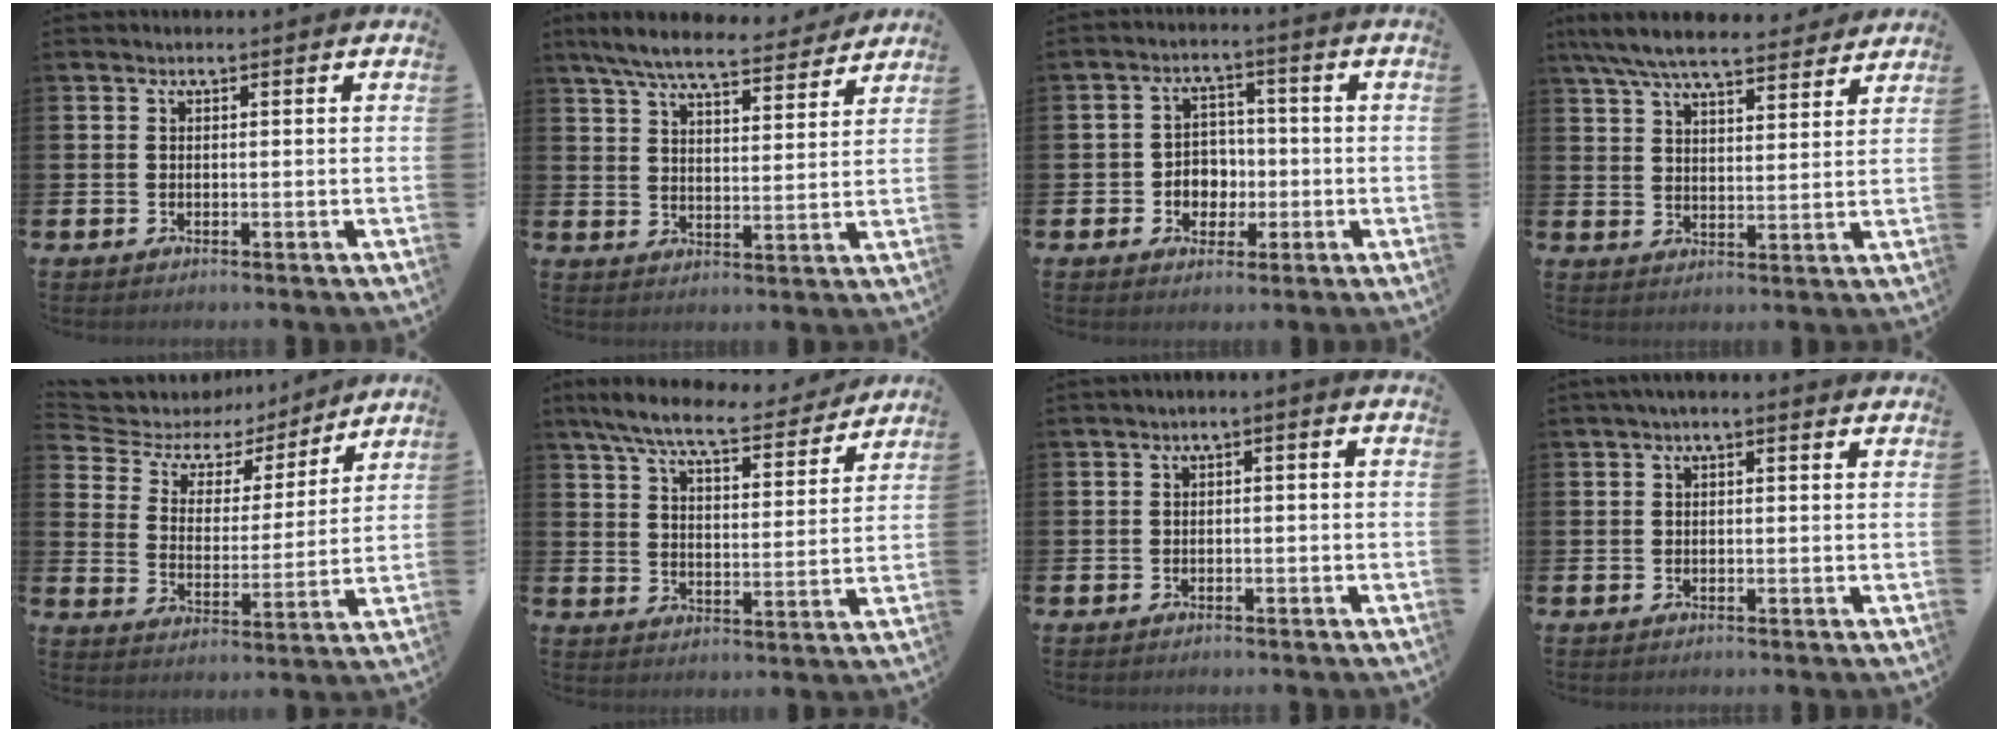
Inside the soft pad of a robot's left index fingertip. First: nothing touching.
{"total": 7.8, "force": [7.1, 1.4, 2.8], "torque": [-0.066, -0.040, 0.123]}
{"total": 4.0, "force": [-0.8, 3.7, 1.2], "torque": [-0.025, 0.003, -0.025]}
{"total": 7.7, "force": [7.1, 1.5, 2.5], "torque": [-0.069, -0.035, 0.128]}
{"total": 6.6, "force": [5.4, 3.6, 1.2], "torque": [-0.053, -0.041, 0.087]}
{"total": 8.6, "force": [7.8, 1.2, 3.3], "torque": [-0.088, -0.043, 0.137]}
{"total": 1.2, "force": [-1.1, 0.2, 0.5], "torque": [-0.015, 0.003, -0.022]}
{"total": 0.7, "force": [0.0, 0.2, 0.7], "torque": [-0.009, 0.003, -0.003]}